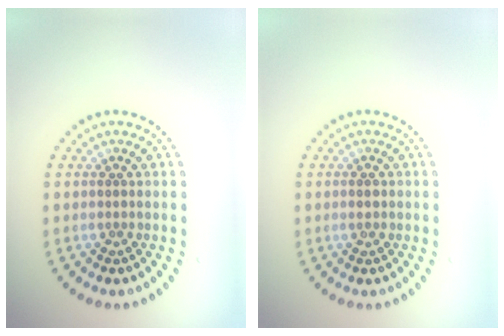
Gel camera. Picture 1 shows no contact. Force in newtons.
{"total": 1.1, "press": 1.1, "slide": 0.1}